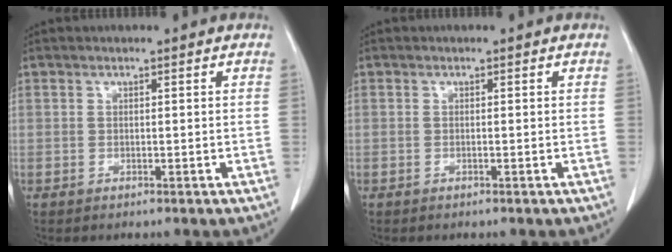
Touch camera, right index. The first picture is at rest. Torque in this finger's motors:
{"motor_torque": [0.29, 0.14, 0.07, 0.01]}